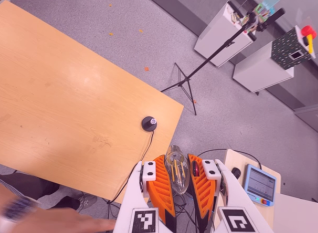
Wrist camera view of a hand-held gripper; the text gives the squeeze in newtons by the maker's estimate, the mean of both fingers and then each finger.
{"total": 21.4, "left": 25.9, "right": 16.9}